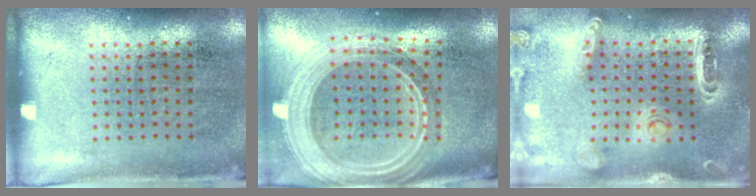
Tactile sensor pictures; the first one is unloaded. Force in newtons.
{"total": 2.7, "press": 2.2, "slide": 1.6}
{"total": 1.4, "press": 1.4, "slide": 0.1}